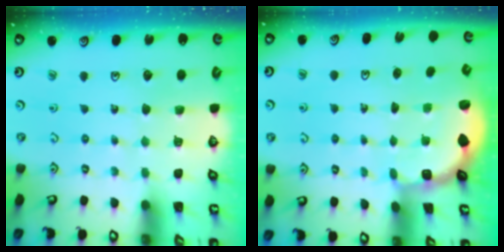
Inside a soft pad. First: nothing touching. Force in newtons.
{"total": 2.0, "press": 1.8, "slide": 0.8}